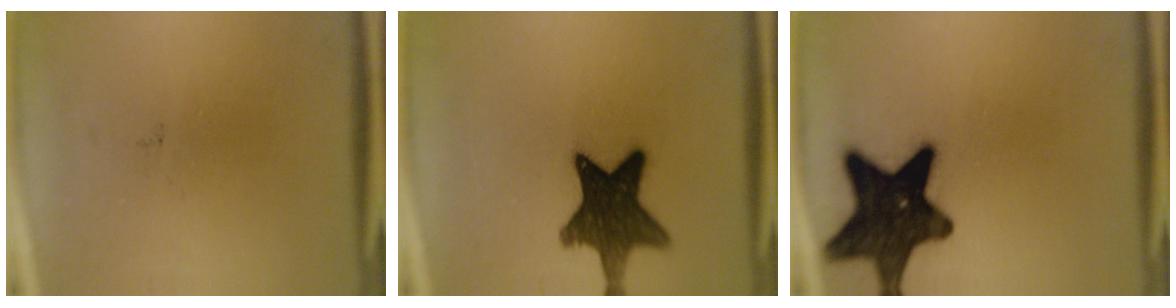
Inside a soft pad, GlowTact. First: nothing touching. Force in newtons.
{"total": 14.3}
{"total": 17.0}